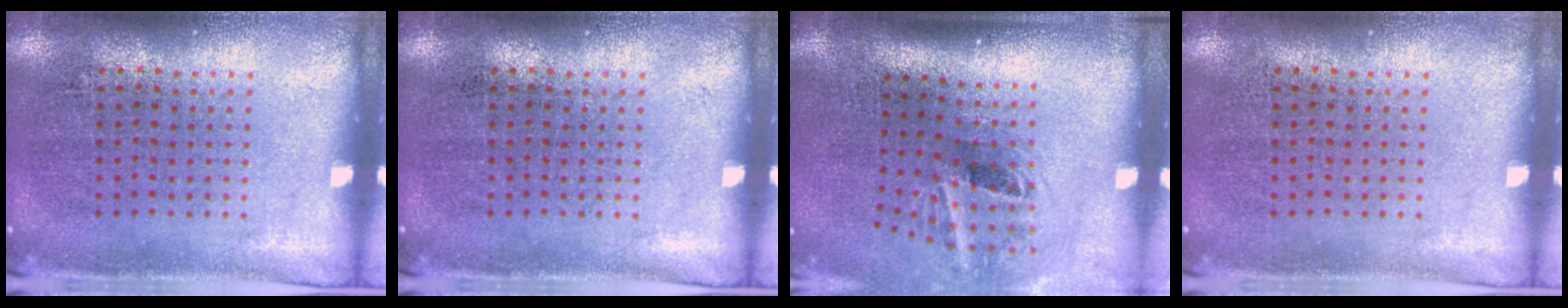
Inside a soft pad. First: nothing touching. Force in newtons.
{"total": 0.0}
{"total": 2.0, "press": 1.2, "slide": 1.6}
{"total": 0.0}